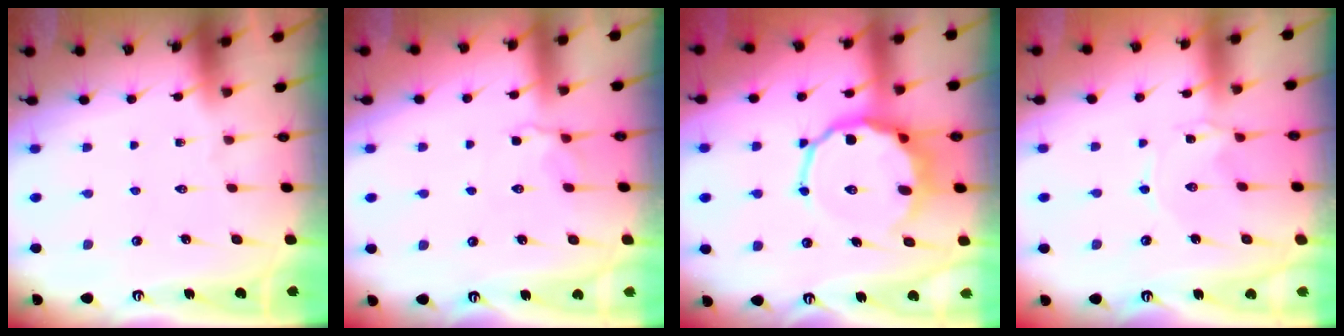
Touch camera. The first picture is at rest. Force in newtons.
{"total": 3.4, "press": 3.1, "slide": 1.5}
{"total": 11.1, "press": 10.6, "slide": 3.3}
{"total": 0.8, "press": 0.8, "slide": 0.1}